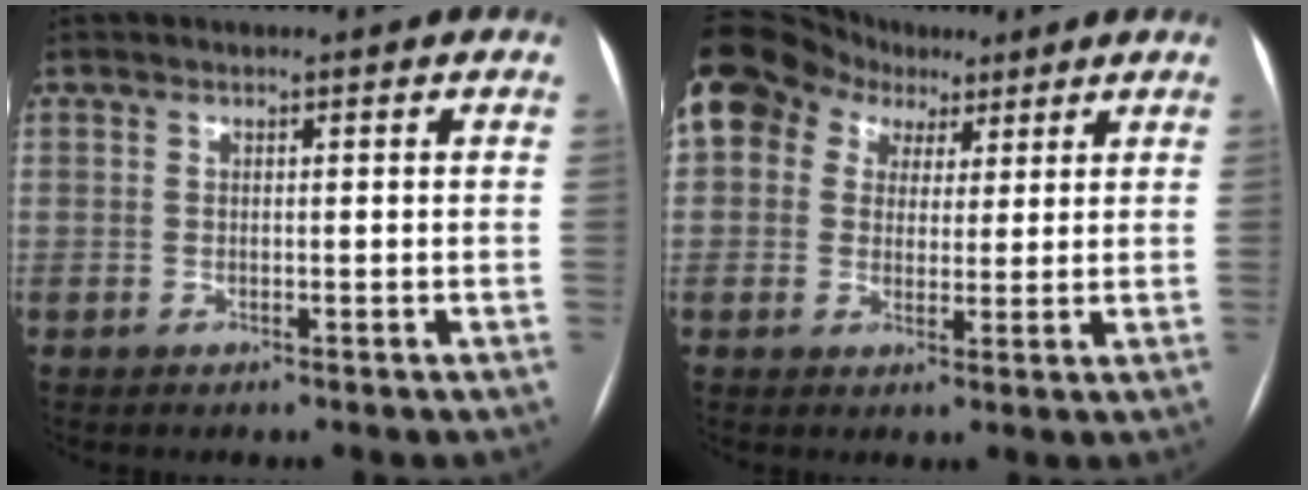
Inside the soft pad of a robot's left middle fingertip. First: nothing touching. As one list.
[{"total": 22.3, "force": [10.8, 16.9, 9.7], "torque": [-0.286, 0.107, 0.202]}]